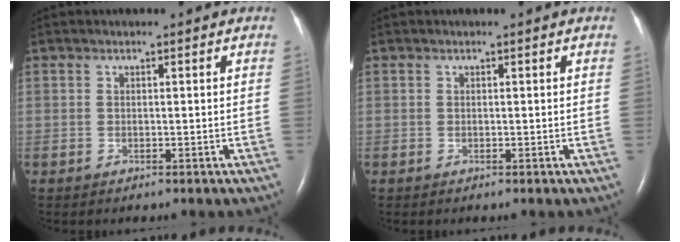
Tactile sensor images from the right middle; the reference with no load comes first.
{"total": 0.0}